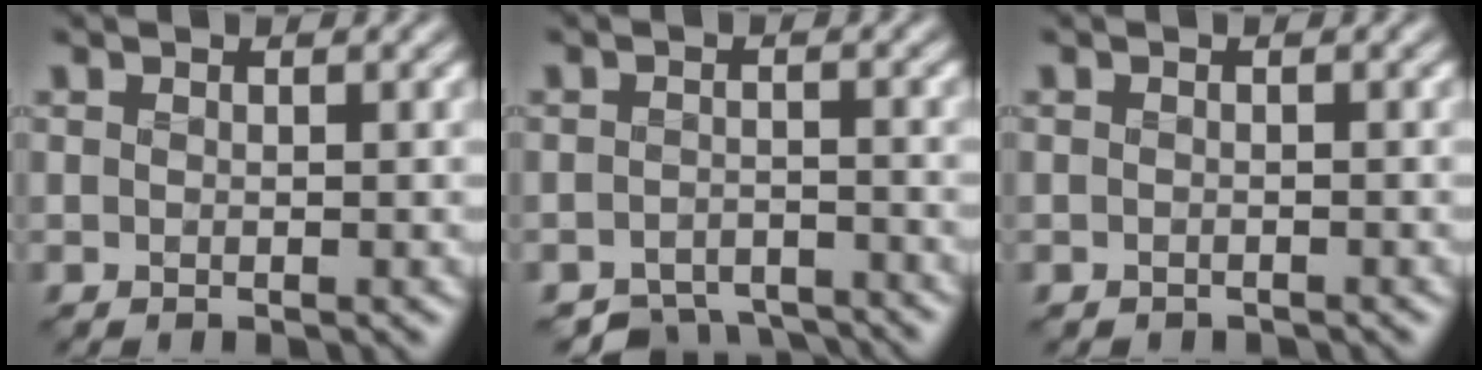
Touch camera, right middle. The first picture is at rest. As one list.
[{"total": 4.3, "force": [-4.3, 0.8, 0.2], "torque": [-0.004, -0.011, -0.064]}, {"total": 0.6, "force": [-0.5, 0.1, -0.2], "torque": [0.003, -0.001, -0.005]}]